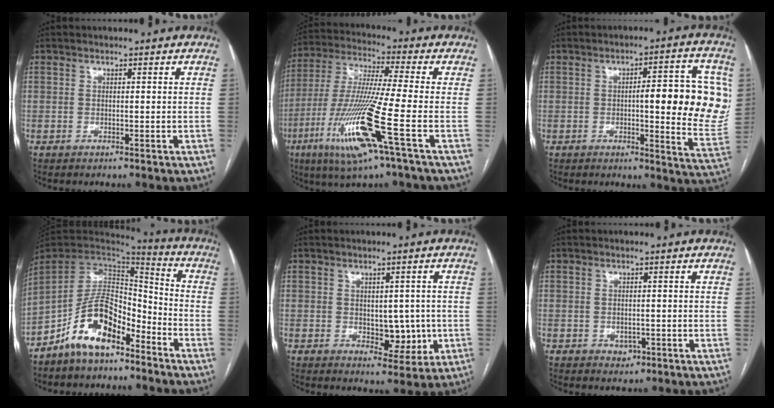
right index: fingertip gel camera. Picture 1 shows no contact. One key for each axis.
{"total": 16.3, "fx": -6.4, "fy": -0.4, "fz": 14.9, "tx": -0.316, "ty": -0.024, "tz": -0.124}
{"total": 15.1, "fx": 1.5, "fy": 3.2, "fz": 14.7, "tx": -0.164, "ty": 0.015, "tz": 0.018}
{"total": 12.0, "fx": -7.5, "fy": 5.5, "fz": 7.5, "tx": -0.140, "ty": 0.025, "tz": -0.140}
{"total": 5.8, "fx": -0.5, "fy": 3.5, "fz": 4.6, "tx": -0.050, "ty": 0.003, "tz": 0.004}
{"total": 1.9, "fx": -0.7, "fy": 1.5, "fz": 0.9, "tx": -0.008, "ty": 0.004, "tz": -0.004}